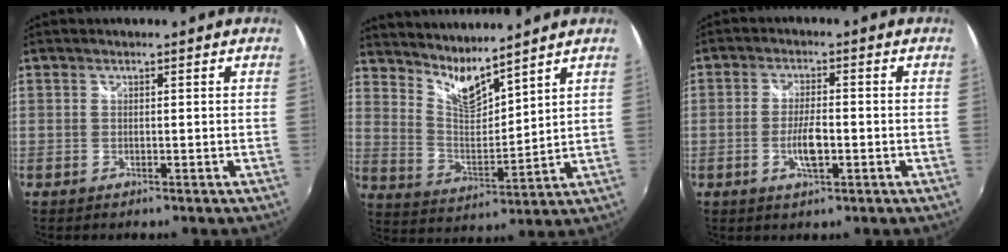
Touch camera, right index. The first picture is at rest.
{"total": 8.5, "force": [7.5, 0.9, 3.7], "torque": [-0.063, -0.018, 0.144]}
{"total": 5.2, "force": [-1.6, 1.6, 4.7], "torque": [-0.095, -0.002, -0.030]}